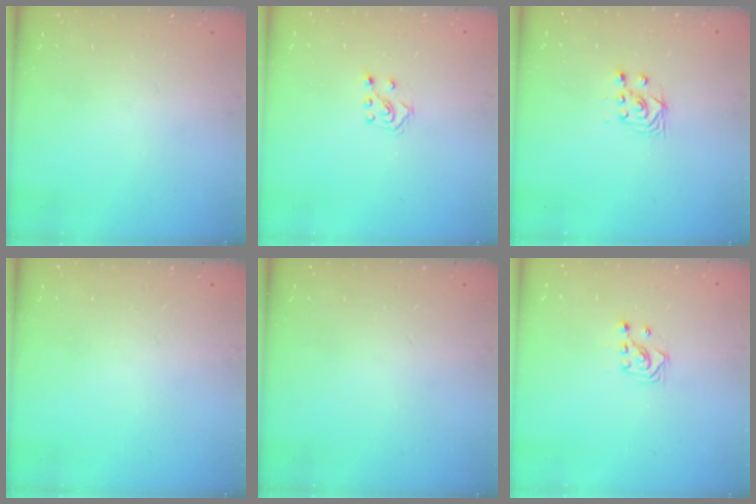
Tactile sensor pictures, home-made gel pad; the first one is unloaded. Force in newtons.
{"total": 4.9, "press": 4.8, "slide": 0.8}
{"total": 3.5, "press": 3.2, "slide": 1.3}
{"total": 0.0}
{"total": 0.0}
{"total": 2.9, "press": 2.9, "slide": 0.3}